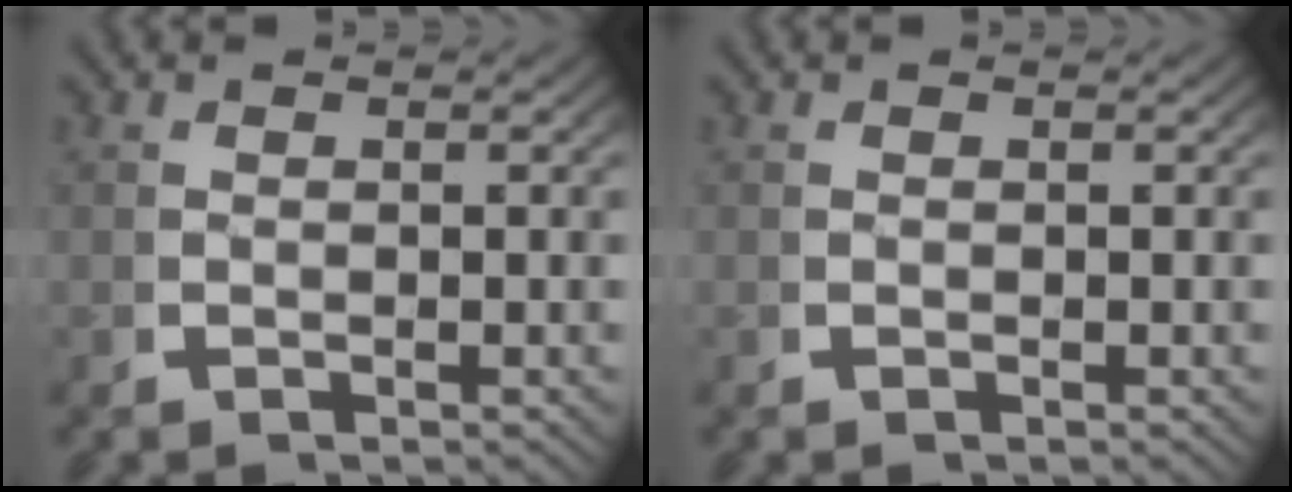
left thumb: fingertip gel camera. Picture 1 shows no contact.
{"total": 0.0}